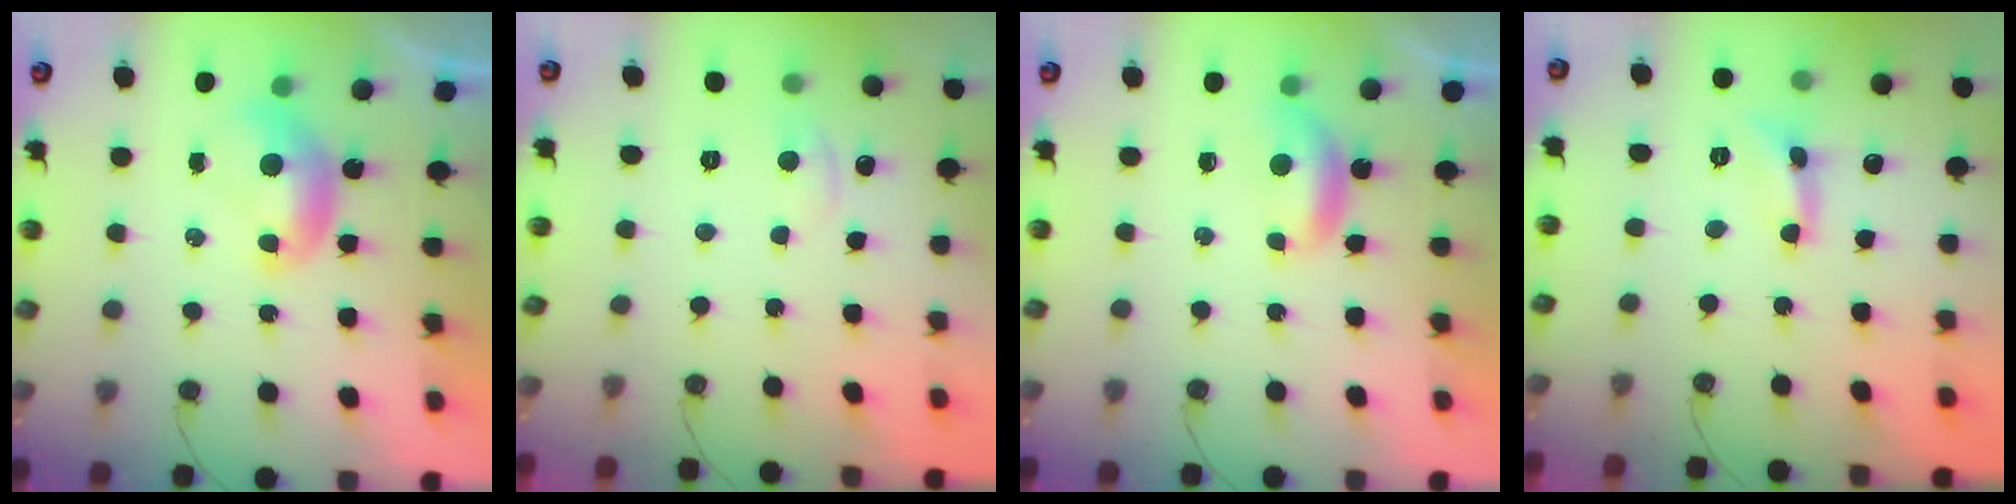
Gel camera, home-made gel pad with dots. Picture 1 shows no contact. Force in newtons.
{"total": 1.1, "press": 1.1, "slide": 0.2}
{"total": 0.6, "press": 0.1, "slide": 0.5}
{"total": 1.5, "press": 1.4, "slide": 0.3}